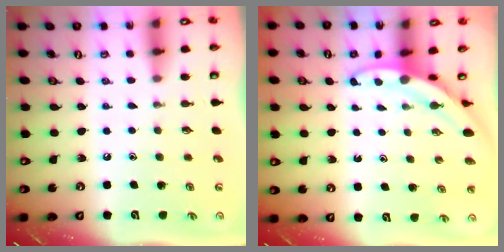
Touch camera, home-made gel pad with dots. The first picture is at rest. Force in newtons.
{"total": 3.6, "press": 3.6, "slide": 0.1}